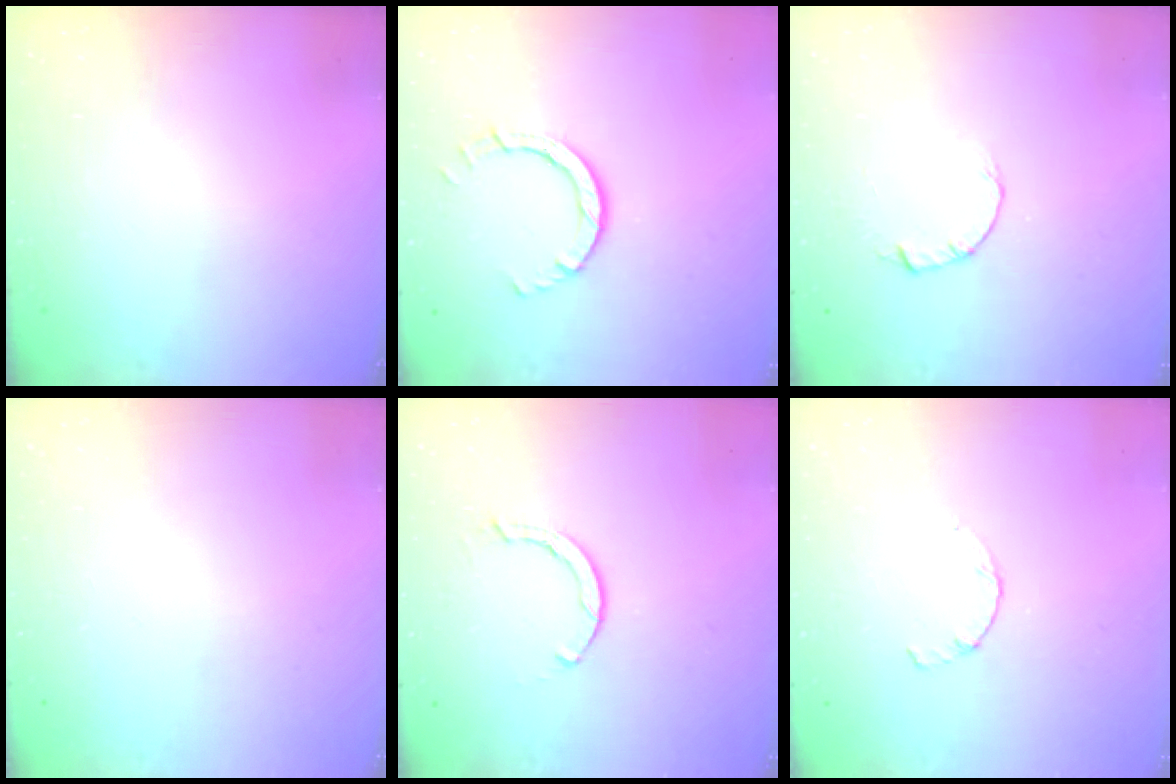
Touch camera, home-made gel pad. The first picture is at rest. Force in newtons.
{"total": 5.9, "press": 5.9, "slide": 0.5}
{"total": 2.0, "press": 2.0, "slide": 0.3}
{"total": 0.0}
{"total": 2.3, "press": 2.3, "slide": 0.1}
{"total": 0.9, "press": 0.8, "slide": 0.3}